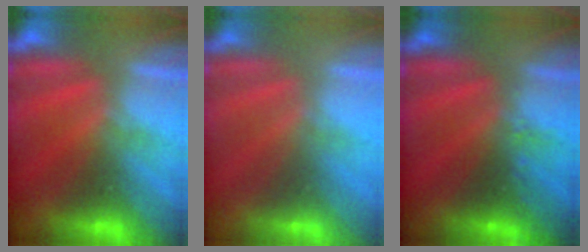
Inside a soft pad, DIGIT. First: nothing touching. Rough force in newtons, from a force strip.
{"total": 2.9}
{"total": 2.4}